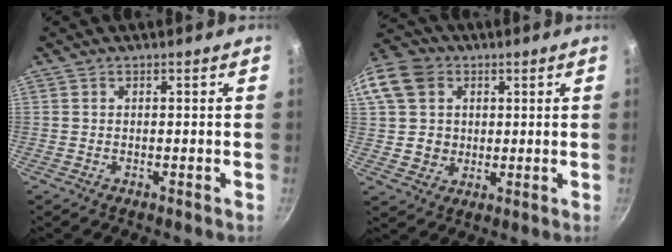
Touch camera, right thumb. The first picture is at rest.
{"total": 14.7, "force": [3.9, 12.5, 6.7], "torque": [-0.122, 0.017, 0.073]}